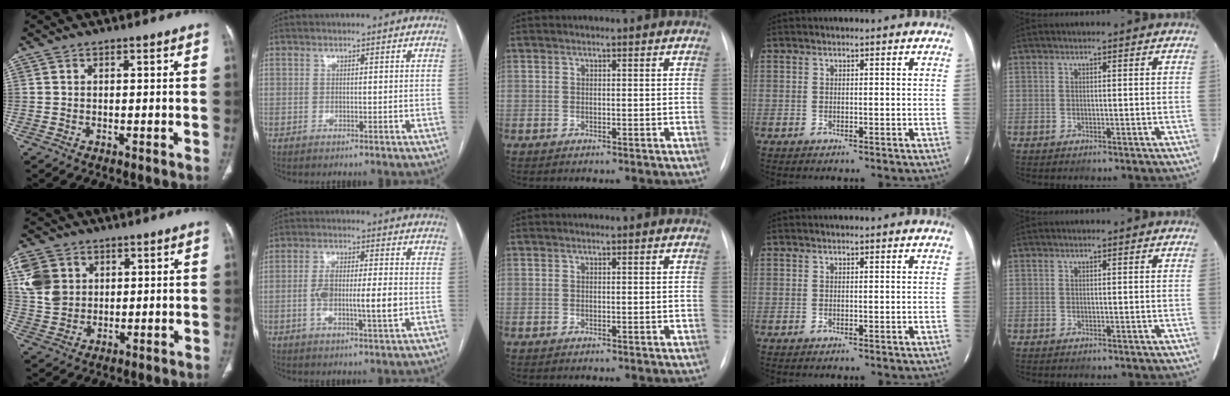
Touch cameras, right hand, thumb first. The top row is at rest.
{"thumb": {"total": 9.5, "force": [3.2, 7.7, 4.5], "torque": [-0.075, -0.003, 0.069]}, "index": {"total": 8.9, "force": [-1.2, 1.9, 8.6], "torque": [-0.154, 0.009, -0.019]}}